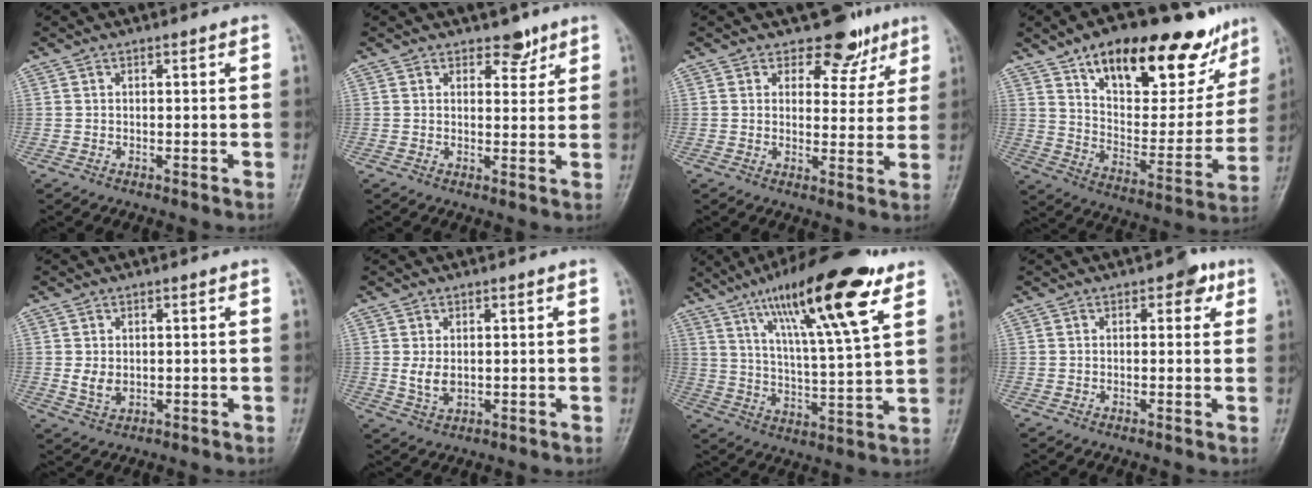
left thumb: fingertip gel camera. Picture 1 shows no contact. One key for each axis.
{"total": 3.5, "fx": 2.6, "fy": 2.0, "fz": 1.3, "tx": 0.007, "ty": -0.016, "tz": 0.037}
{"total": 7.0, "fx": 5.1, "fy": 4.4, "fz": 1.9, "tx": 0.013, "ty": -0.030, "tz": 0.062}
{"total": 26.0, "fx": 16.5, "fy": 11.2, "fz": 16.6, "tx": -0.191, "ty": -0.046, "tz": 0.256}
{"total": 3.2, "fx": 0.2, "fy": 2.4, "fz": 2.2, "tx": -0.033, "ty": -0.008, "tz": 0.009}
{"total": 3.7, "fx": 0.4, "fy": 2.4, "fz": 2.8, "tx": -0.048, "ty": -0.010, "tz": 0.013}
{"total": 20.8, "fx": 11.9, "fy": 3.6, "fz": 16.7, "tx": -0.255, "ty": -0.041, "tz": 0.196}
{"total": 3.4, "fx": 1.3, "fy": 2.1, "fz": 2.3, "tx": -0.004, "ty": 0.002, "tz": 0.009}